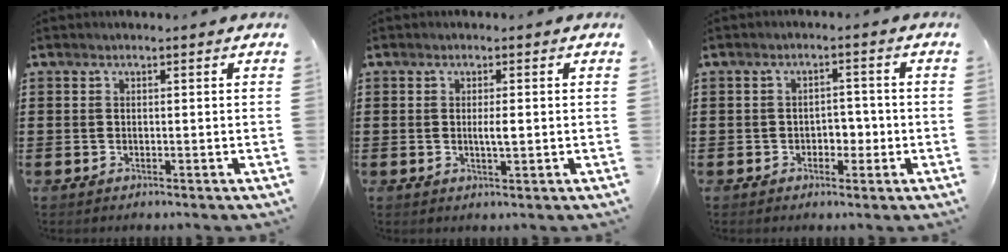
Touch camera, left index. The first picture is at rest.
{"total": 2.2, "force": [0.1, 0.4, 2.1], "torque": [-0.041, -0.004, 0.001]}
{"total": 3.1, "force": [-0.9, 2.2, 2.0], "torque": [-0.035, 0.002, -0.024]}